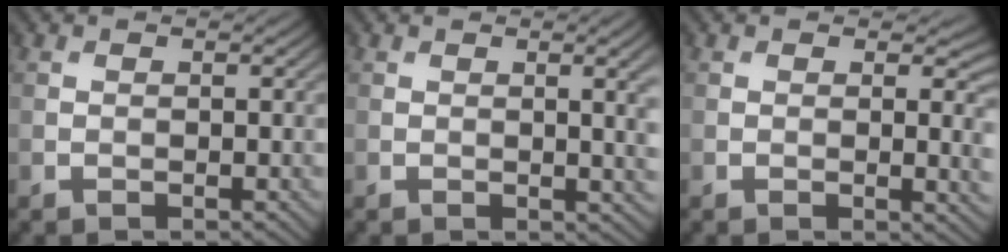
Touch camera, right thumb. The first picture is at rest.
{"total": 3.1, "force": [0.3, 0.7, 3.0], "torque": [-0.043, 0.003, 0.005]}
{"total": 4.0, "force": [0.3, 1.6, 3.6], "torque": [-0.046, -0.005, 0.006]}